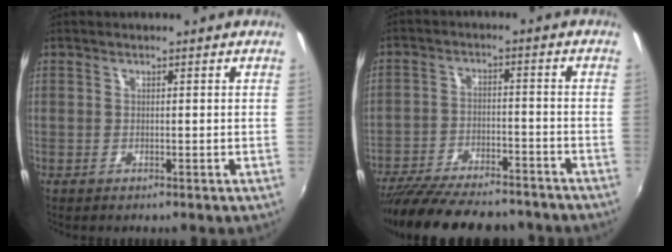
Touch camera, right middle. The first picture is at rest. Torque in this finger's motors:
{"motor_torque": [1.02, -1.11, 0.31, 0.09]}